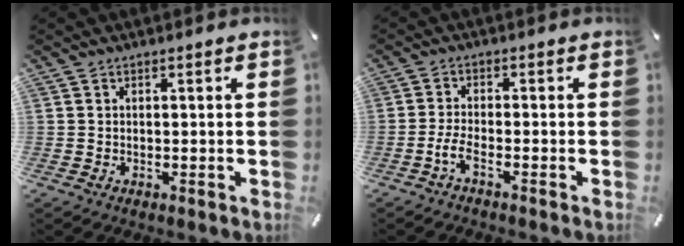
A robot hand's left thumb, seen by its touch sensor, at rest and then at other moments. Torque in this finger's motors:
{"motor_torque": [-0.08, -0.13, 0.06, 0.05, 0.10]}